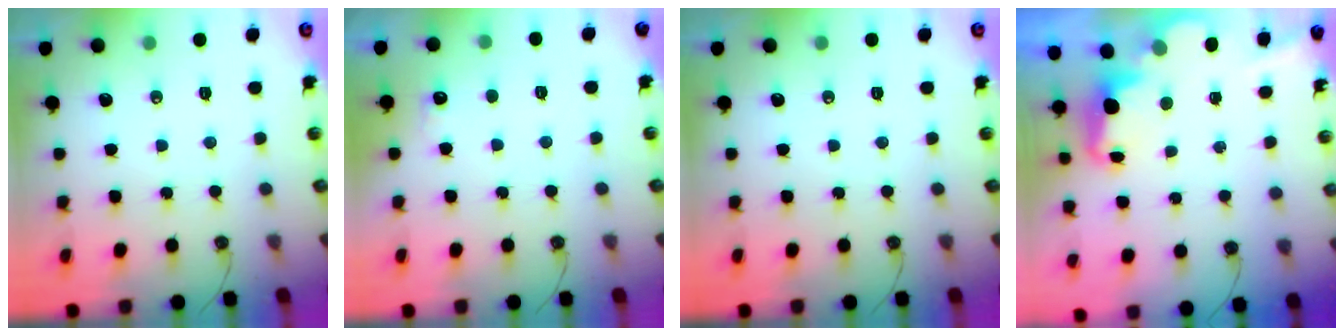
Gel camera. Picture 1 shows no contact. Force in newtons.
{"total": 6.0, "press": 5.9, "slide": 1.1}
{"total": 0.0}
{"total": 2.5, "press": 2.5, "slide": 0.6}